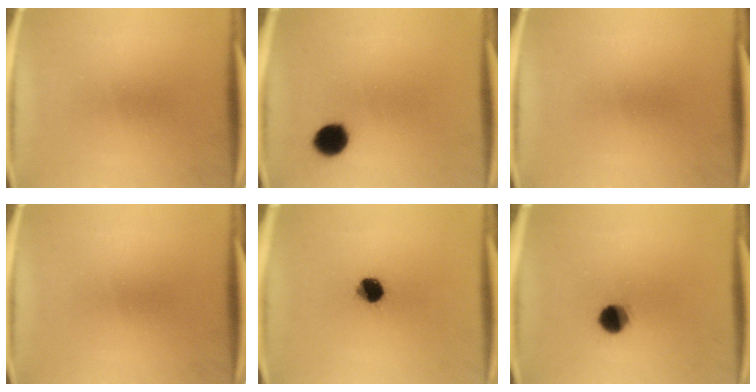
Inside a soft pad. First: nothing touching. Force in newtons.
{"total": 6.4}
{"total": 0.0}
{"total": 0.0}
{"total": 6.6}
{"total": 6.5}